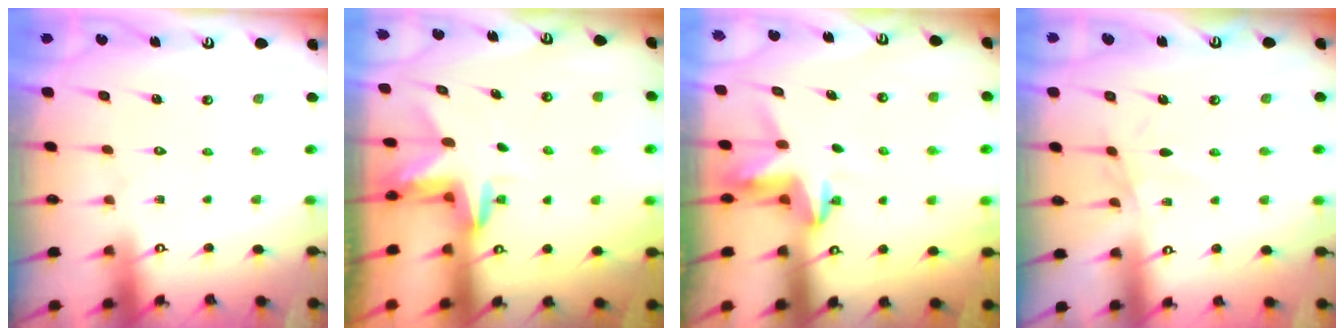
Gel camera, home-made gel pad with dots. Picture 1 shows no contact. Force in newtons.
{"total": 2.8, "press": 2.8, "slide": 0.1}
{"total": 3.9, "press": 3.9, "slide": 0.3}
{"total": 2.7, "press": 2.7, "slide": 0.5}